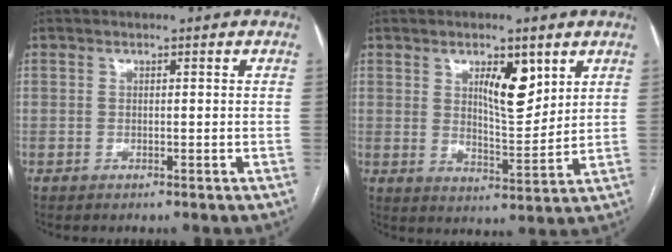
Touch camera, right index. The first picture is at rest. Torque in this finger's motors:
{"motor_torque": [0.12, 0.24, 0.40, 0.08]}